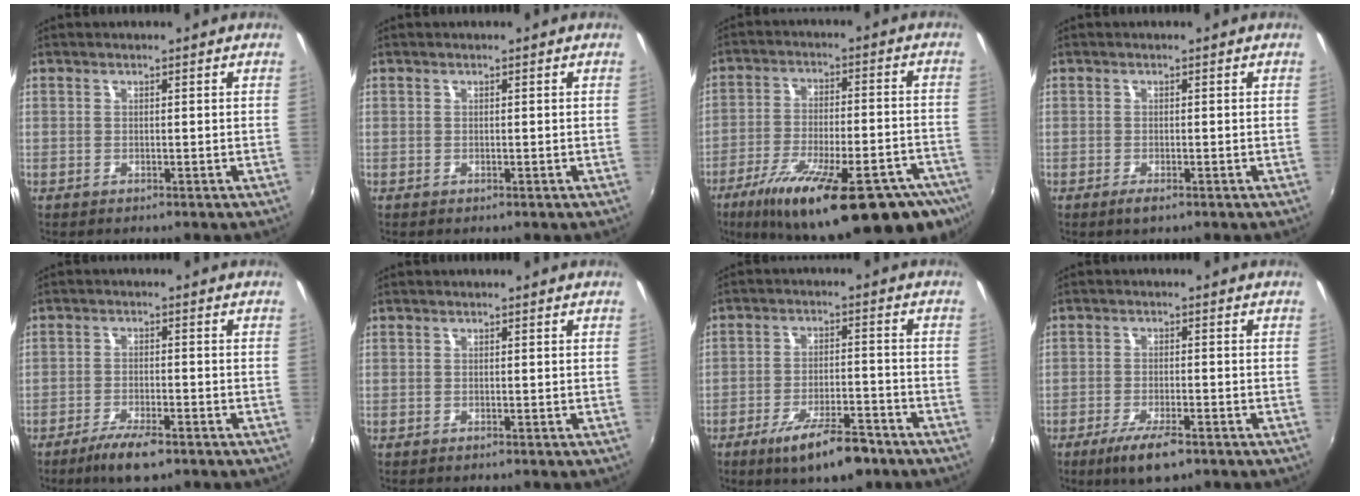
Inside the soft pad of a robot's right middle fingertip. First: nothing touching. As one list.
[{"total": 0.0}, {"total": 27.7, "force": [-17.9, 7.0, 20.0], "torque": [-0.318, -0.057, -0.250]}, {"total": 1.8, "force": [-1.1, 0.5, 1.3], "torque": [-0.026, -0.008, -0.020]}, {"total": 6.6, "force": [-4.6, 1.6, 4.4], "torque": [-0.103, -0.015, -0.082]}, {"total": 0.0}, {"total": 10.6, "force": [-7.2, 2.8, 7.3], "torque": [-0.141, -0.011, -0.112]}, {"total": 7.0, "force": [-4.5, 1.8, 5.0], "torque": [-0.115, -0.022, -0.079]}]